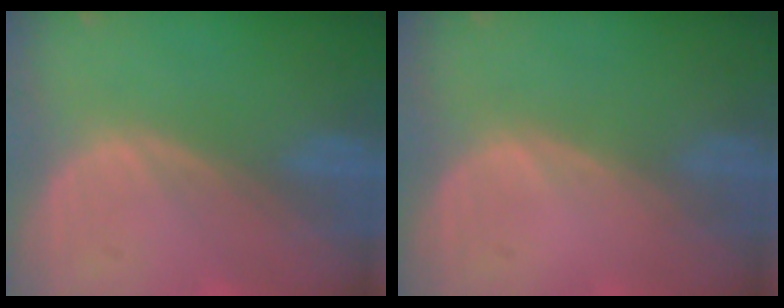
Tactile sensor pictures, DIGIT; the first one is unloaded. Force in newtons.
{"total": 0.0}